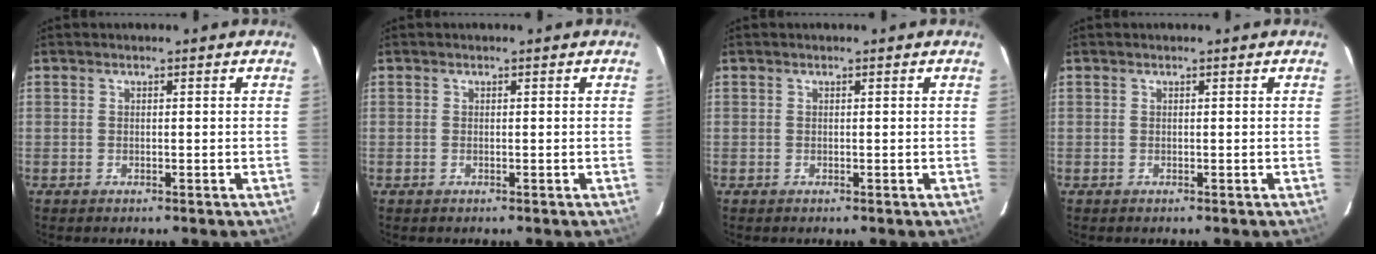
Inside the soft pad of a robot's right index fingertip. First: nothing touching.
{"total": 0.0}
{"total": 0.0}
{"total": 0.0}